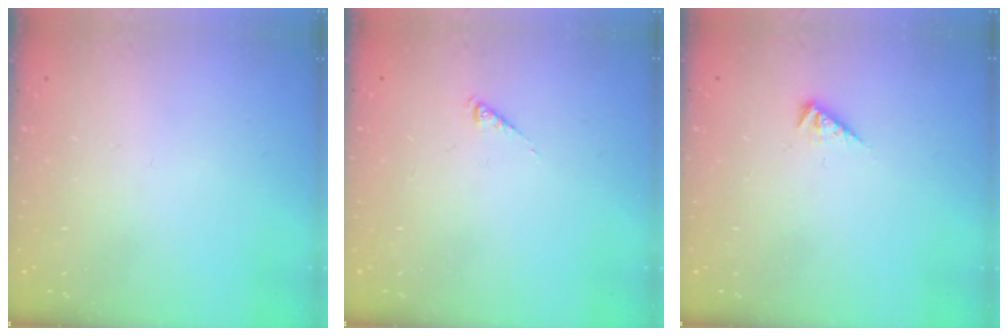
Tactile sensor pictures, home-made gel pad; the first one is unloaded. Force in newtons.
{"total": 0.0}
{"total": 2.7, "press": 2.7, "slide": 0.6}